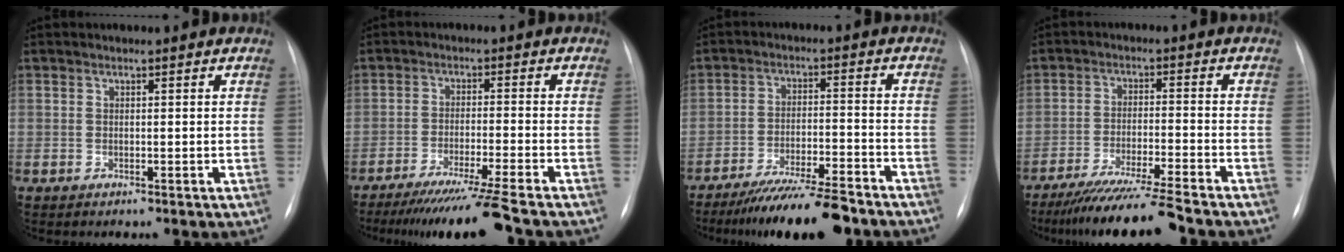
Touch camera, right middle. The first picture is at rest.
{"total": 12.5, "force": [-10.5, -2.2, 6.4], "torque": [-0.083, -0.041, -0.166]}
{"total": 12.2, "force": [-10.4, 0.6, 6.5], "torque": [-0.099, -0.020, -0.167]}
{"total": 12.2, "force": [-10.5, -1.2, 6.1], "torque": [-0.092, -0.035, -0.172]}